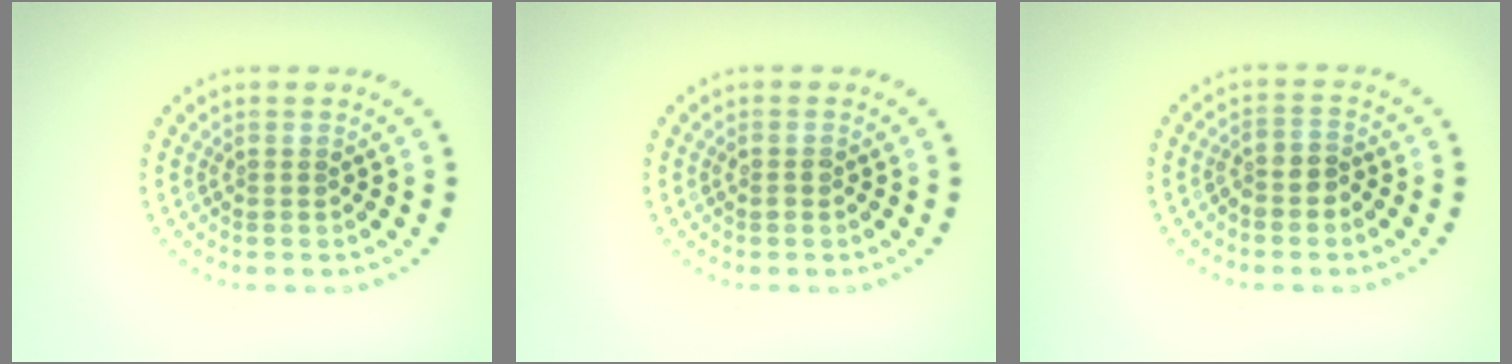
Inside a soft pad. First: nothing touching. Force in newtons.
{"total": 0.7, "press": 0.7, "slide": 0.3}
{"total": 2.2, "press": 1.9, "slide": 1.2}